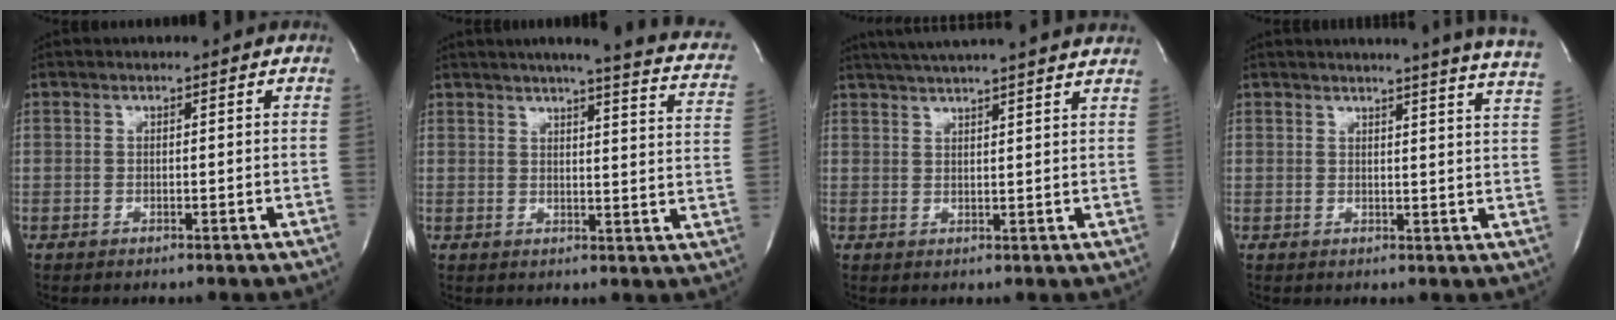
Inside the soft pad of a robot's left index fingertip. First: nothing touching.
{"total": 15.4, "force": [12.0, 1.2, 9.6], "torque": [-0.125, -0.021, 0.121]}
{"total": 17.4, "force": [15.6, -0.1, 7.7], "torque": [-0.132, 0.014, 0.203]}
{"total": 13.3, "force": [12.1, -1.5, 5.1], "torque": [-0.075, -0.077, 0.119]}